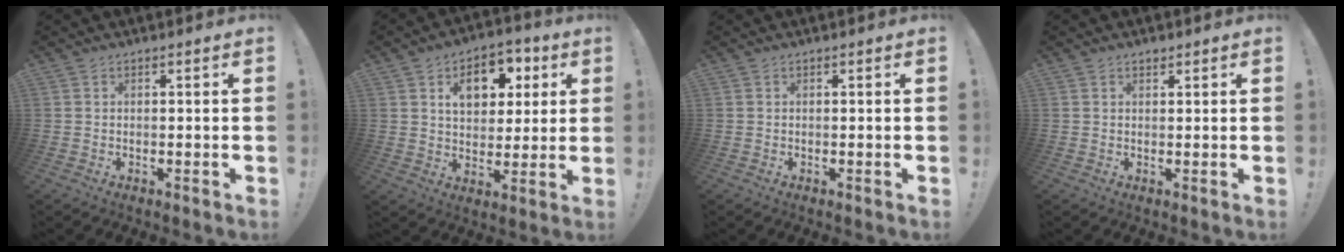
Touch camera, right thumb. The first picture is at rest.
{"total": 11.8, "force": [4.5, 8.1, 7.3], "torque": [-0.104, -0.006, 0.080]}
{"total": 0.0}
{"total": 0.9, "force": [0.7, 0.5, 0.1], "torque": [-0.003, -0.001, 0.014]}